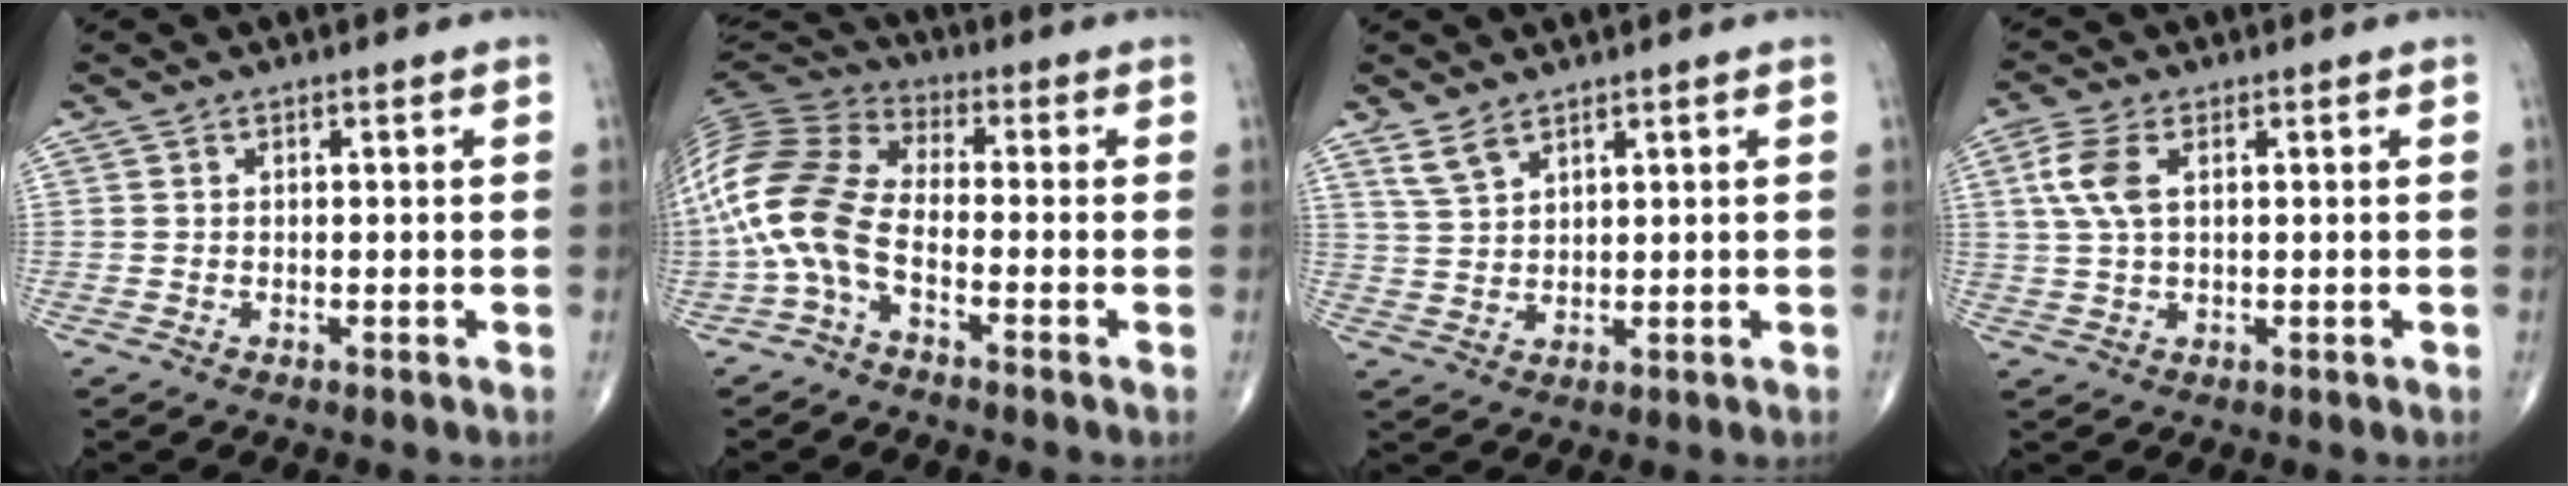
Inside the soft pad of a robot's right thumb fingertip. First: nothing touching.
{"total": 13.9, "force": [-3.9, 7.0, 11.4], "torque": [-0.254, 0.050, -0.089]}
{"total": 3.8, "force": [2.9, 1.5, 2.0], "torque": [-0.041, -0.012, 0.066]}
{"total": 6.1, "force": [1.7, 3.1, 5.0], "torque": [-0.127, 0.011, 0.033]}